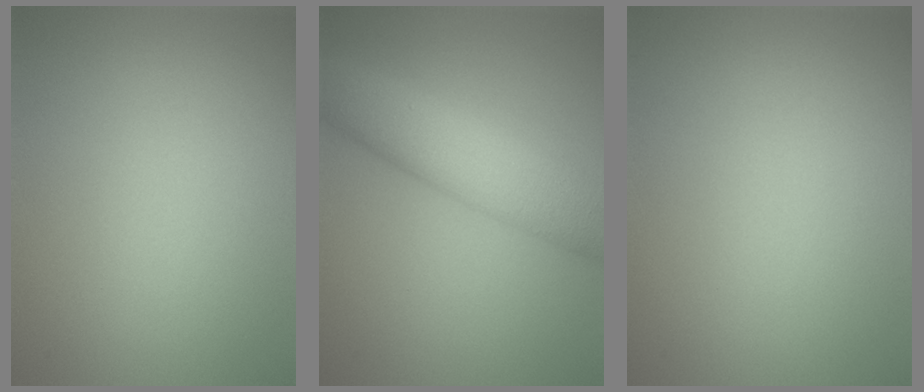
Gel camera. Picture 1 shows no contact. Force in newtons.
{"total": 7.3, "press": 7.3, "slide": 0.2}
{"total": 0.0}